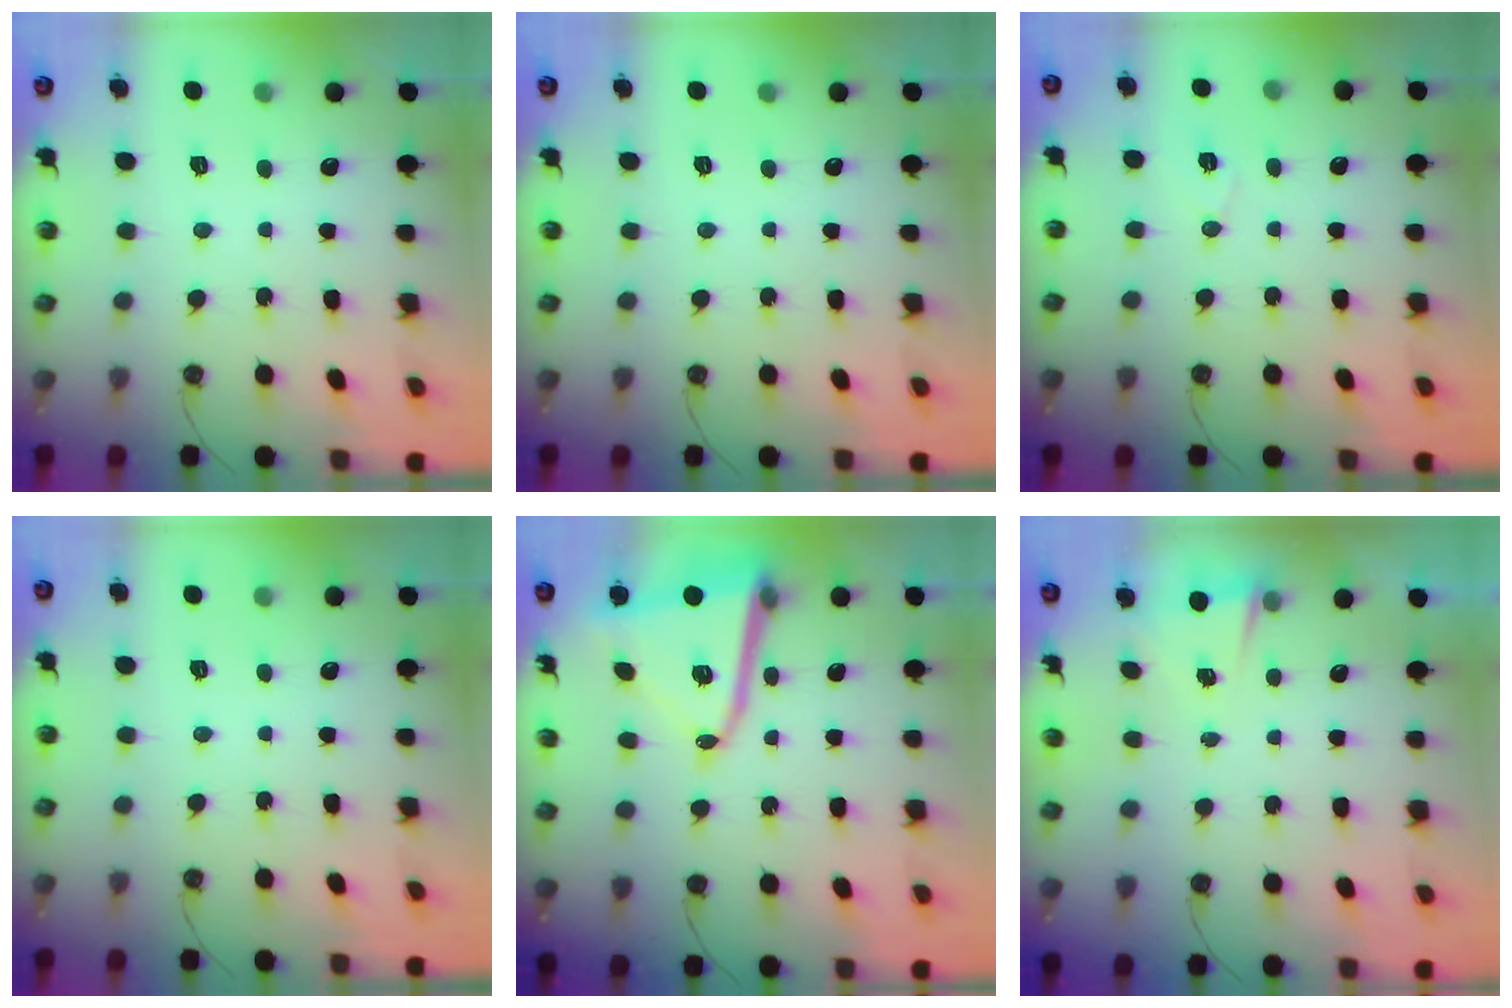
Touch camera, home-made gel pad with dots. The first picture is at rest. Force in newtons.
{"total": 0.0}
{"total": 6.2, "press": 4.3, "slide": 4.5}
{"total": 0.0}
{"total": 14.6, "press": 14.4, "slide": 2.3}
{"total": 1.3, "press": 0.7, "slide": 1.1}